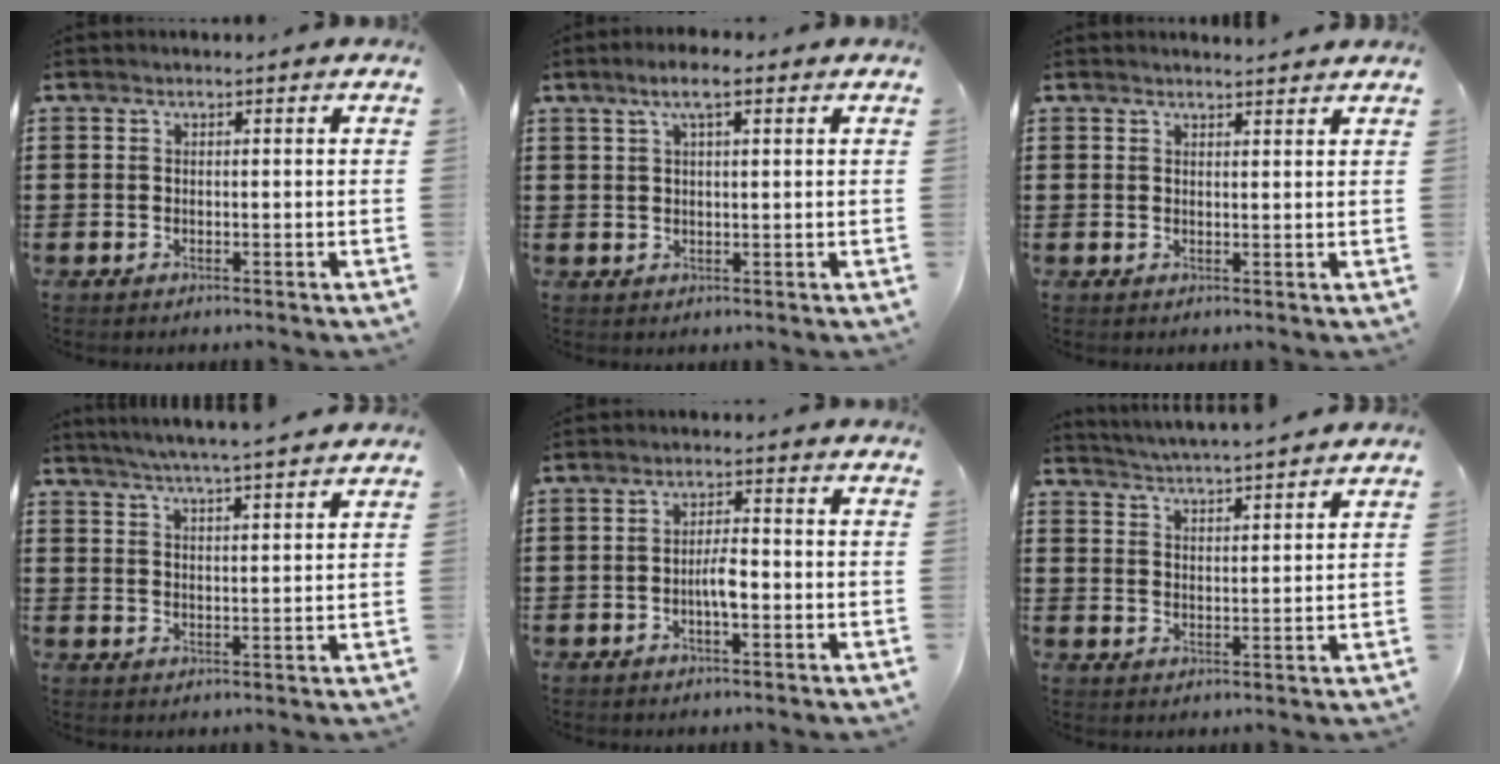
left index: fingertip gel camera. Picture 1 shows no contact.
{"total": 4.0, "force": [2.1, 0.8, 3.4], "torque": [-0.069, 0.005, 0.035]}
{"total": 1.6, "force": [1.6, -0.1, 0.1], "torque": [-0.005, 0.002, 0.031]}
{"total": 4.6, "force": [4.3, -0.8, 1.4], "torque": [-0.041, -0.025, 0.073]}
{"total": 3.6, "force": [-1.0, 1.1, 3.3], "torque": [-0.061, 0.008, -0.020]}
{"total": 3.9, "force": [3.8, -0.7, 0.2], "torque": [-0.020, -0.027, 0.064]}